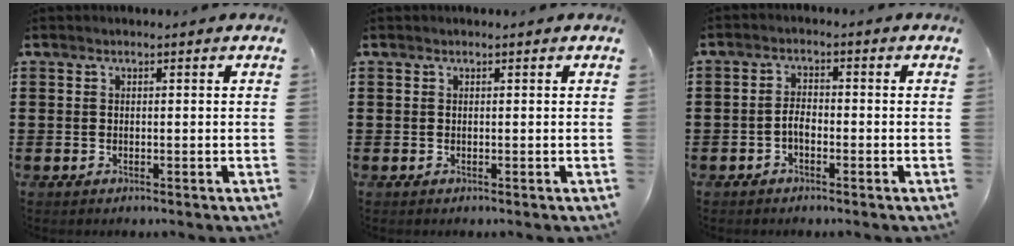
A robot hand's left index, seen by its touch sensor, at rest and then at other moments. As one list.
[{"total": 0.0}, {"total": 2.5, "force": [-1.2, 1.1, 1.9], "torque": [-0.043, 0.003, -0.027]}]